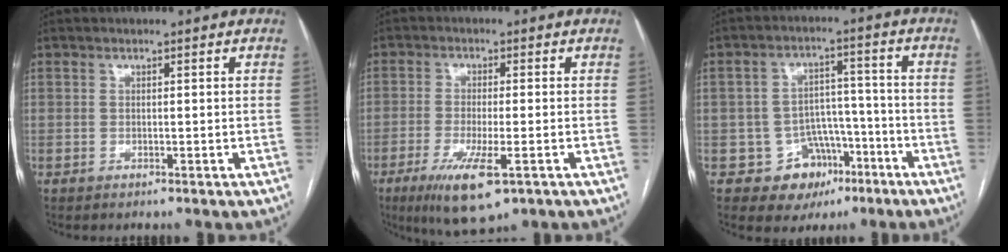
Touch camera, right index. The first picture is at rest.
{"total": 9.2, "force": [-4.6, 1.8, 7.8], "torque": [-0.140, -0.025, -0.072]}
{"total": 8.1, "force": [-3.9, 7.0, 1.6], "torque": [0.001, 0.030, -0.047]}